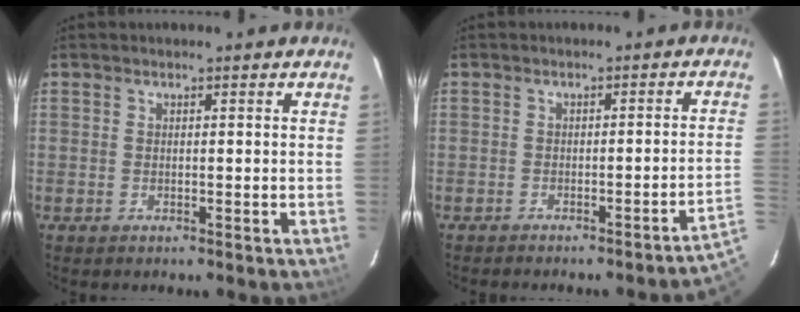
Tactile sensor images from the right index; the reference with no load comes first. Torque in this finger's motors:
{"motor_torque": [-0.48, -0.75, -0.05, 0.00]}